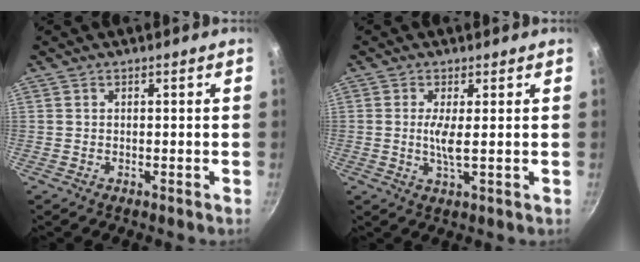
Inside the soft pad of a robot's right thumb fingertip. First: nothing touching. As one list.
[{"total": 3.7, "force": [0.4, 0.4, 3.6], "torque": [-0.081, -0.008, 0.006]}]